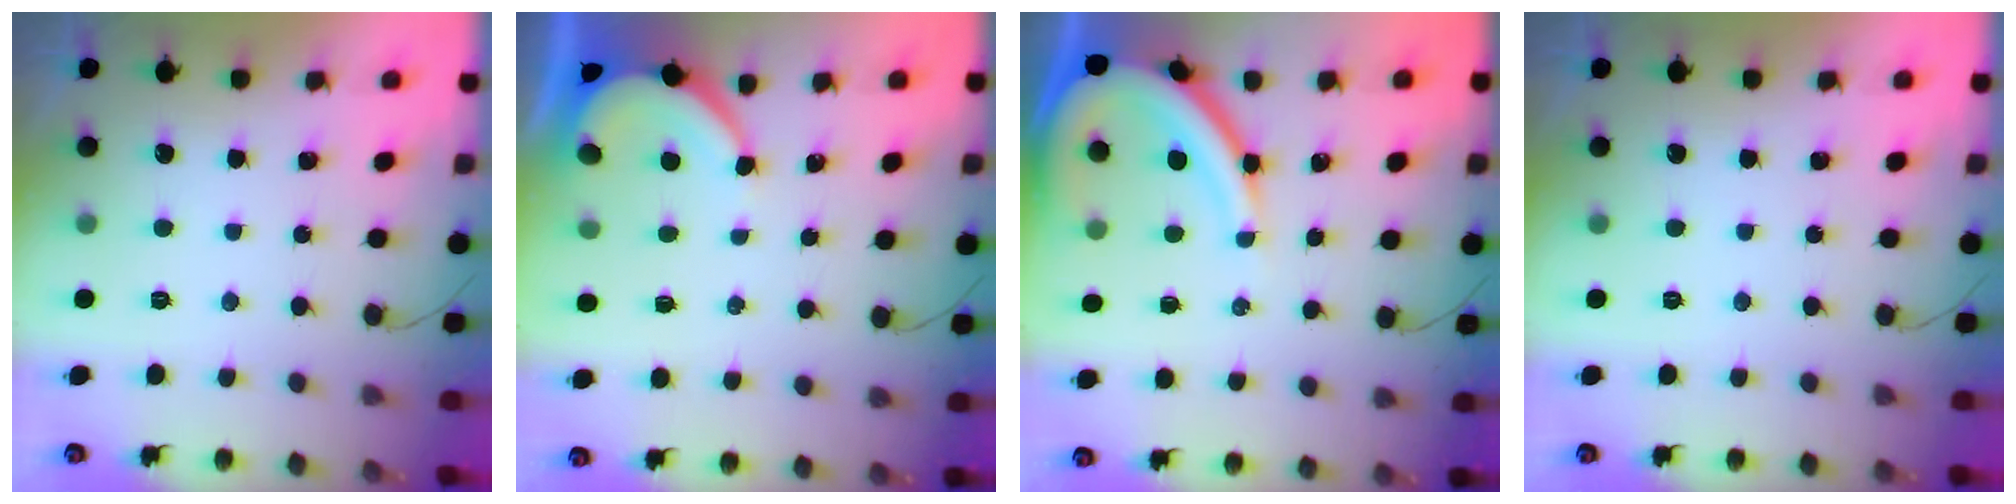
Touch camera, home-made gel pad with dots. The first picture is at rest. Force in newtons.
{"total": 4.6, "press": 4.5, "slide": 0.7}
{"total": 13.1, "press": 13.0, "slide": 1.3}
{"total": 0.0}